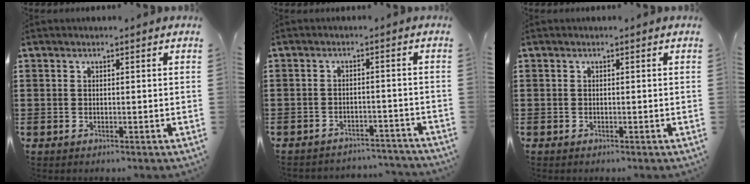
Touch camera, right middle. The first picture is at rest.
{"total": 2.9, "force": [-2.9, 0.2, 0.0], "torque": [-0.008, -0.002, -0.061]}
{"total": 0.0}